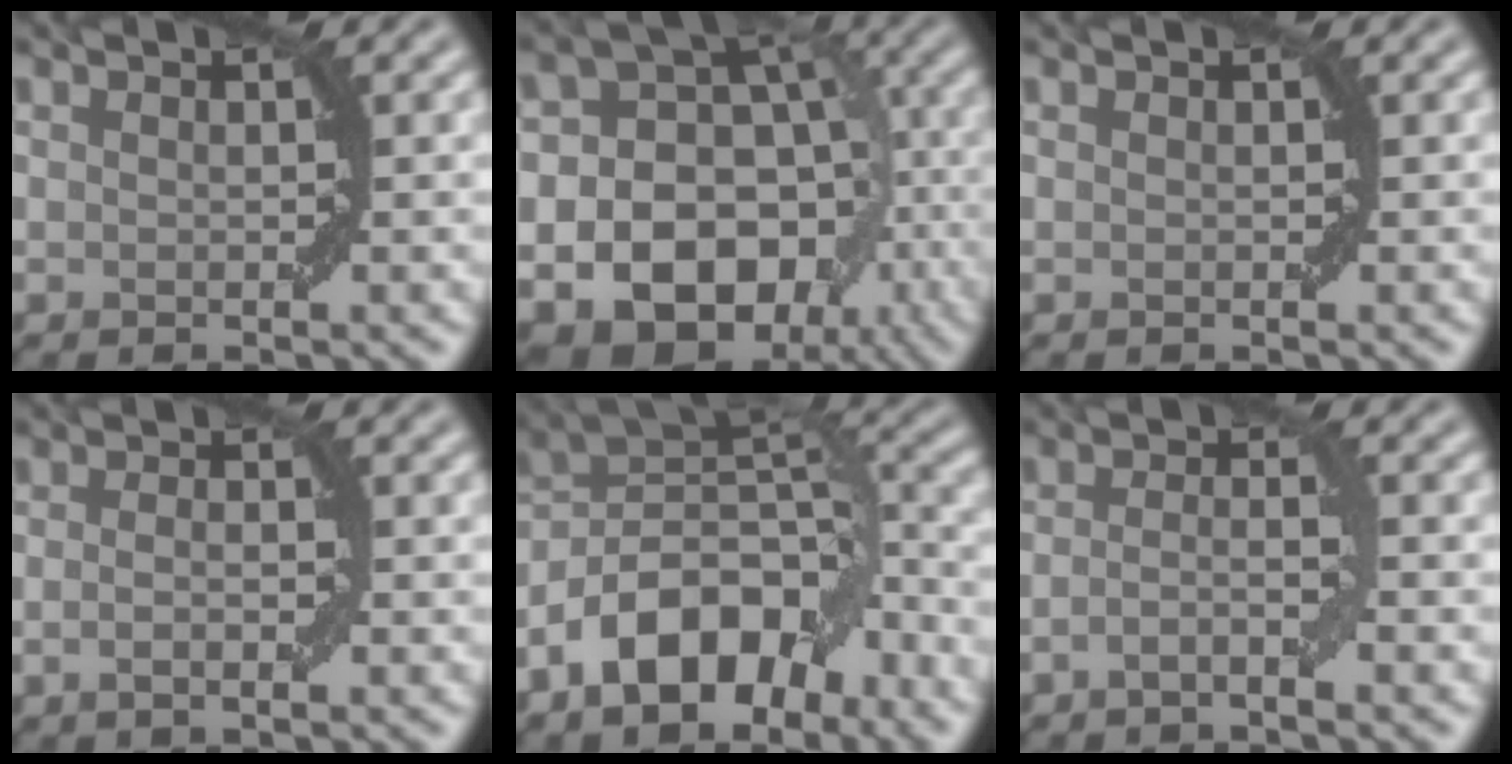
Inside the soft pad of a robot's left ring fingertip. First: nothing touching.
{"total": 20.6, "force": [-6.6, 17.3, 9.0], "torque": [-0.136, -0.026, -0.116]}
{"total": 0.0}
{"total": 1.8, "force": [-0.4, 0.5, 1.7], "torque": [-0.031, -0.002, -0.010]}
{"total": 10.3, "force": [-5.7, 5.6, 6.4], "torque": [-0.099, 0.007, -0.117]}
{"total": 1.9, "force": [-0.9, 0.2, 1.7], "torque": [-0.034, 0.005, -0.022]}